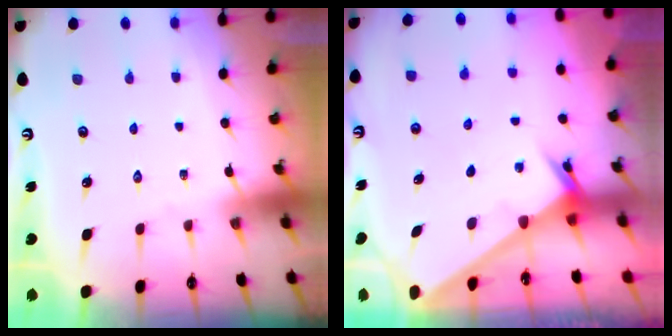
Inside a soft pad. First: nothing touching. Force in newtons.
{"total": 2.4, "press": 2.4, "slide": 0.2}